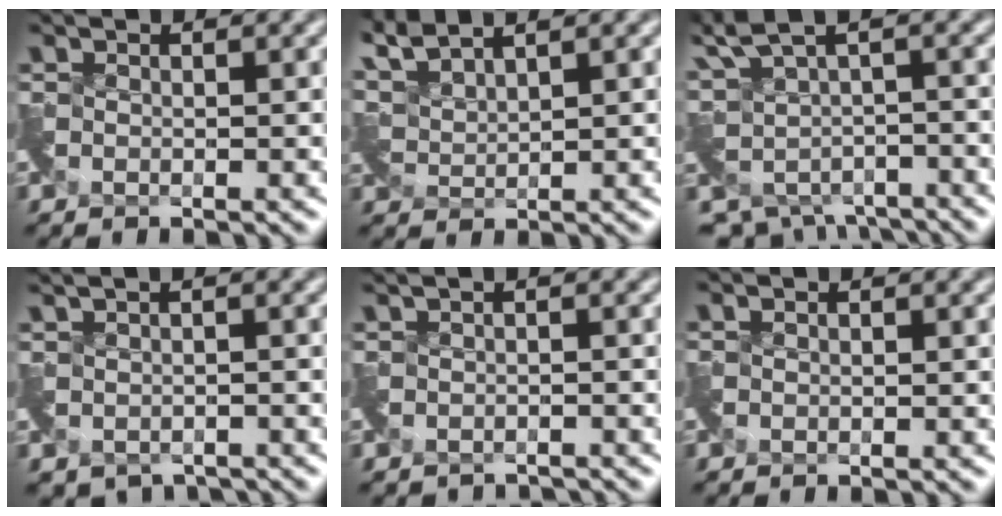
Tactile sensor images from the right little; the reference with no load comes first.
{"total": 3.7, "force": [3.6, 0.1, 0.8], "torque": [-0.033, 0.010, 0.078]}
{"total": 5.6, "force": [-0.3, 3.4, 4.4], "torque": [-0.114, -0.036, 0.024]}
{"total": 3.6, "force": [-1.0, 2.4, 2.5], "torque": [-0.046, -0.025, -0.012]}
{"total": 2.6, "force": [-1.7, 1.2, 1.5], "torque": [-0.030, -0.023, -0.028]}
{"total": 0.0}